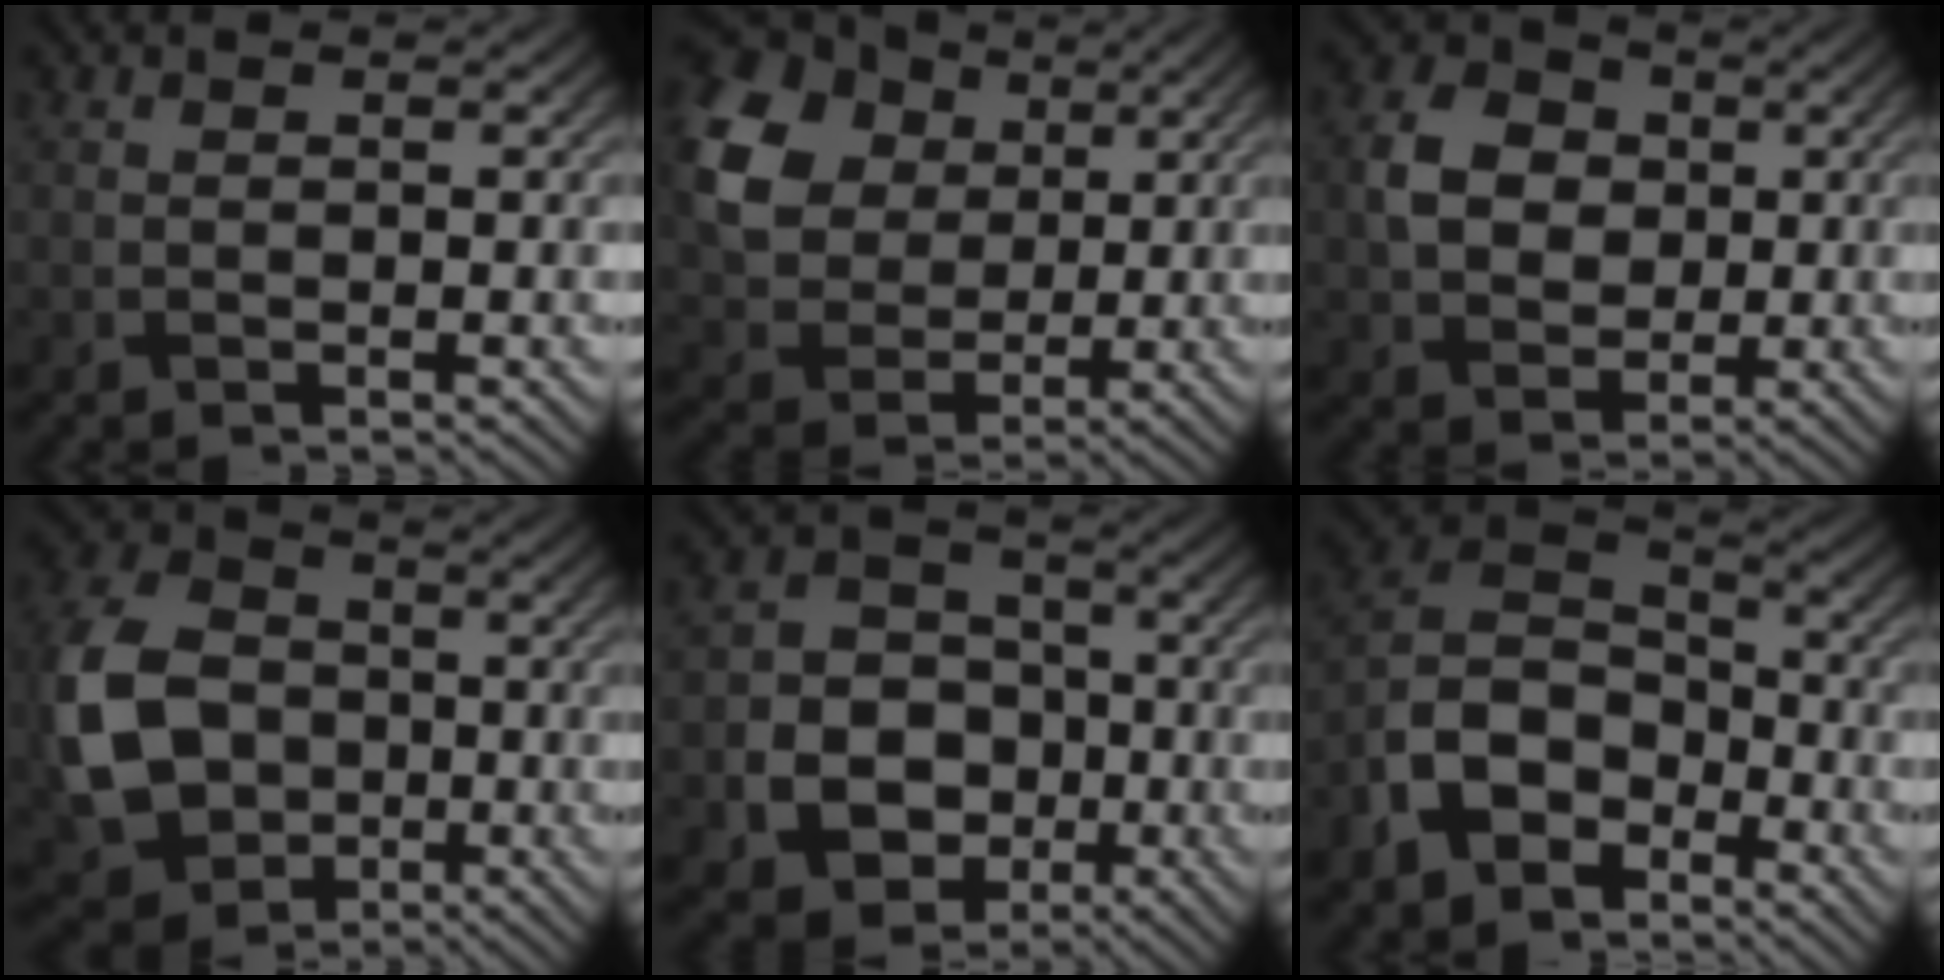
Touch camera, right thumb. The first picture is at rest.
{"total": 14.5, "force": [4.9, 10.9, 8.2], "torque": [-0.227, 0.036, 0.097]}
{"total": 6.3, "force": [0.6, 5.3, 3.3], "torque": [-0.078, 0.007, 0.001]}
{"total": 12.0, "force": [-1.7, 9.7, 6.8], "torque": [-0.175, 0.001, -0.041]}
{"total": 10.4, "force": [-3.2, 9.0, 4.2], "torque": [-0.097, -0.028, -0.088]}
{"total": 9.7, "force": [-5.4, 6.3, 5.0], "torque": [-0.113, -0.006, -0.127]}